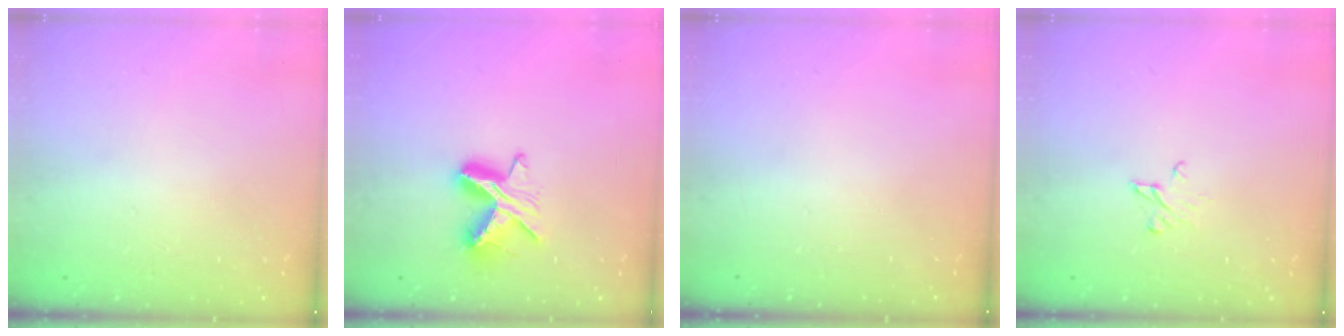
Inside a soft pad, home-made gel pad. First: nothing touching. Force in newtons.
{"total": 10.0, "press": 10.0, "slide": 0.2}
{"total": 0.0}
{"total": 3.3, "press": 3.3, "slide": 0.3}